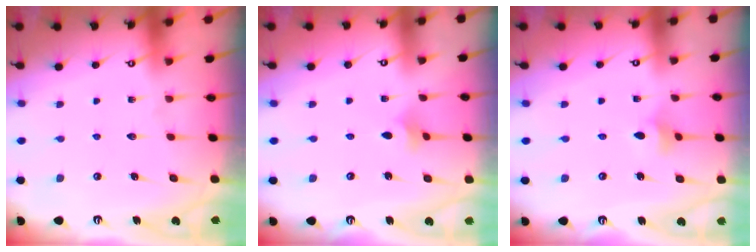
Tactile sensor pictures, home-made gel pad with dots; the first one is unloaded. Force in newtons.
{"total": 1.8, "press": 1.7, "slide": 0.5}
{"total": 3.1, "press": 3.0, "slide": 0.6}